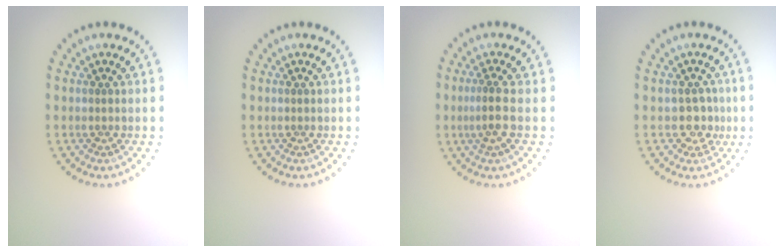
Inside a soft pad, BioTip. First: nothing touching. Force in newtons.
{"total": 0.0}
{"total": 1.7, "press": 1.4, "slide": 1.0}
{"total": 2.1, "press": 1.7, "slide": 1.3}